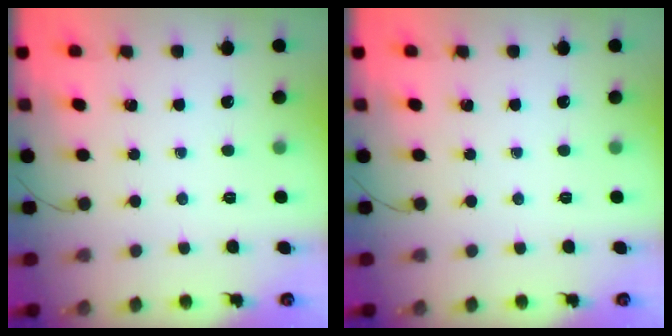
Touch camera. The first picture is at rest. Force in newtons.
{"total": 0.0}